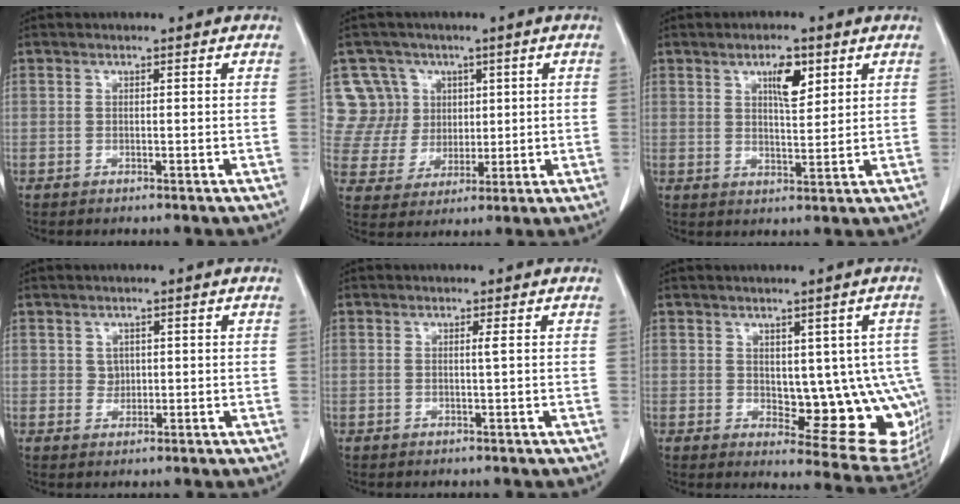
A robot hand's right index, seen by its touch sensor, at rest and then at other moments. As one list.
[{"total": 9.5, "force": [3.8, 8.7, 0.0], "torque": [0.001, 0.027, 0.081]}, {"total": 5.2, "force": [2.6, 1.6, 4.2], "torque": [-0.075, -0.002, 0.045]}, {"total": 1.6, "force": [0.5, 1.4, 0.5], "torque": [-0.005, 0.000, 0.011]}, {"total": 0.6, "force": [0.2, -0.2, 0.5], "torque": [-0.012, -0.001, 0.006]}, {"total": 12.7, "force": [-0.2, 6.1, 11.1], "torque": [-0.104, -0.001, 0.016]}]